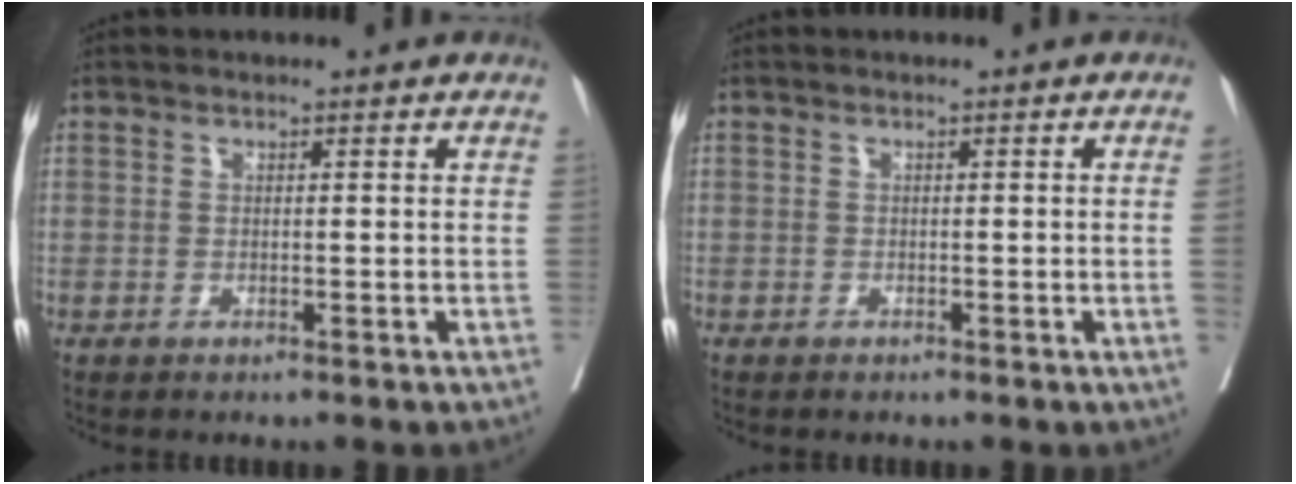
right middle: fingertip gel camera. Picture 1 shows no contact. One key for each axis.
{"total": 0.9, "fx": -0.2, "fy": -0.4, "fz": 0.8, "tx": -0.007, "ty": 0.001, "tz": -0.003}